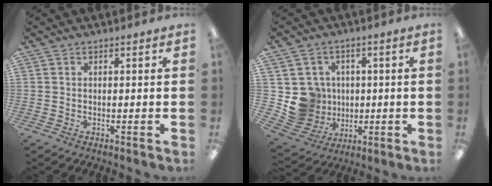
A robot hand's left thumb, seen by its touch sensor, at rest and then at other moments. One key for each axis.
{"total": 9.9, "fx": 0.7, "fy": 9.8, "fz": 1.4, "tx": -0.056, "ty": -0.006, "tz": 0.029}